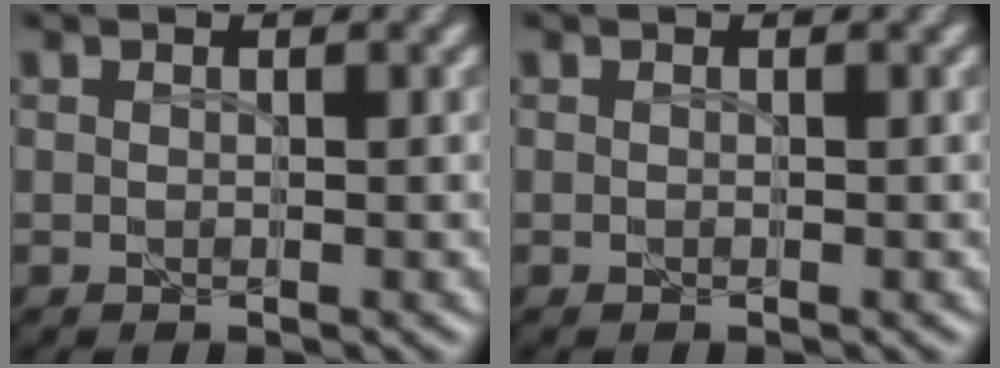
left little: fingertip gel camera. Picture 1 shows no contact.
{"total": 0.0}